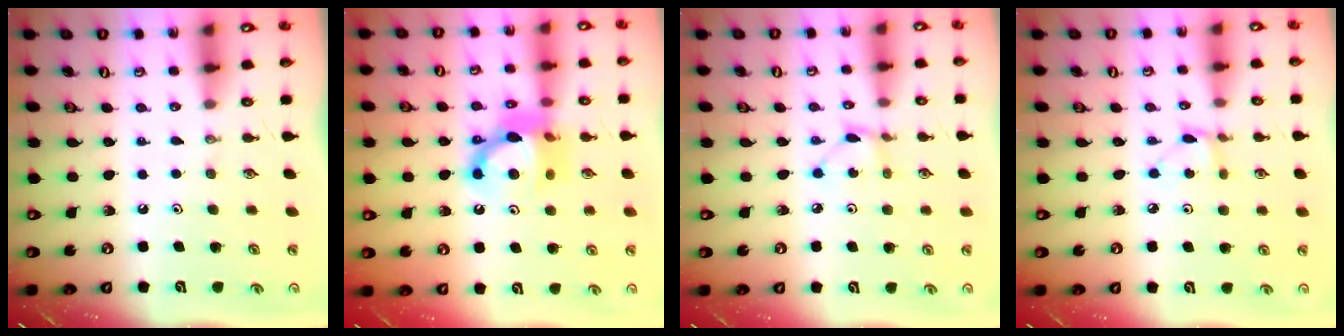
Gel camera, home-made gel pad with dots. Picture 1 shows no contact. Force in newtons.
{"total": 11.8, "press": 11.7, "slide": 1.0}
{"total": 2.6, "press": 2.6, "slide": 0.3}
{"total": 3.5, "press": 3.5, "slide": 0.4}